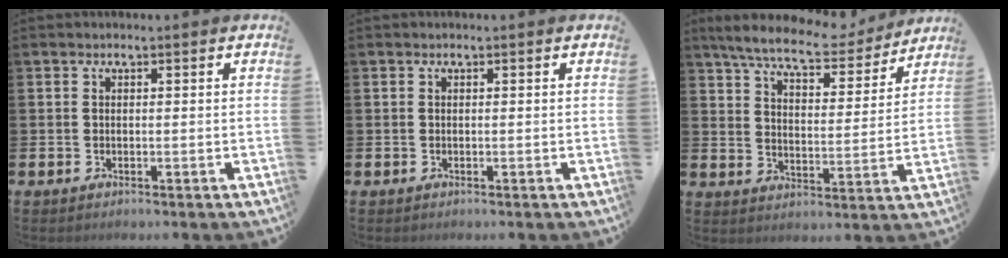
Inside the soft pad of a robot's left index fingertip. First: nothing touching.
{"total": 0.0}
{"total": 8.2, "force": [7.5, 1.5, 3.0], "torque": [-0.083, -0.042, 0.128]}